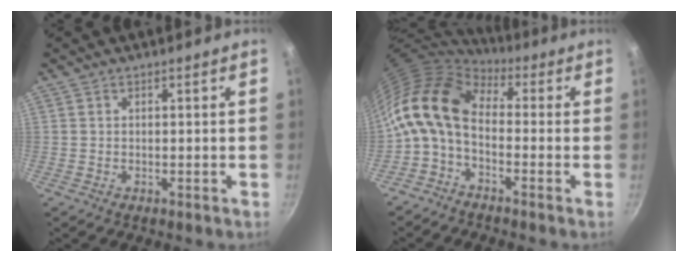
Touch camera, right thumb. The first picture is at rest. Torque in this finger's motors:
{"motor_torque": [1.87, 1.80, 0.81, -0.76, 0.32]}